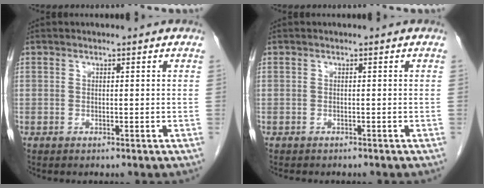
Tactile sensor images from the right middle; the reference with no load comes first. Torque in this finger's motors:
{"motor_torque": [0.02, -0.01, -0.01, 0.00]}